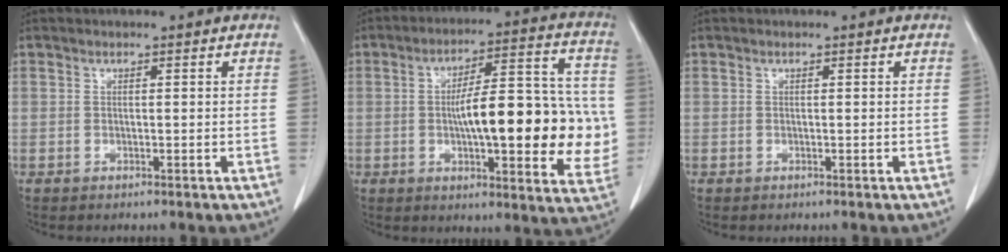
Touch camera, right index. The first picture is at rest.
{"total": 19.0, "force": [-1.4, 5.1, 18.3], "torque": [-0.244, 0.023, -0.016]}
{"total": 0.0}